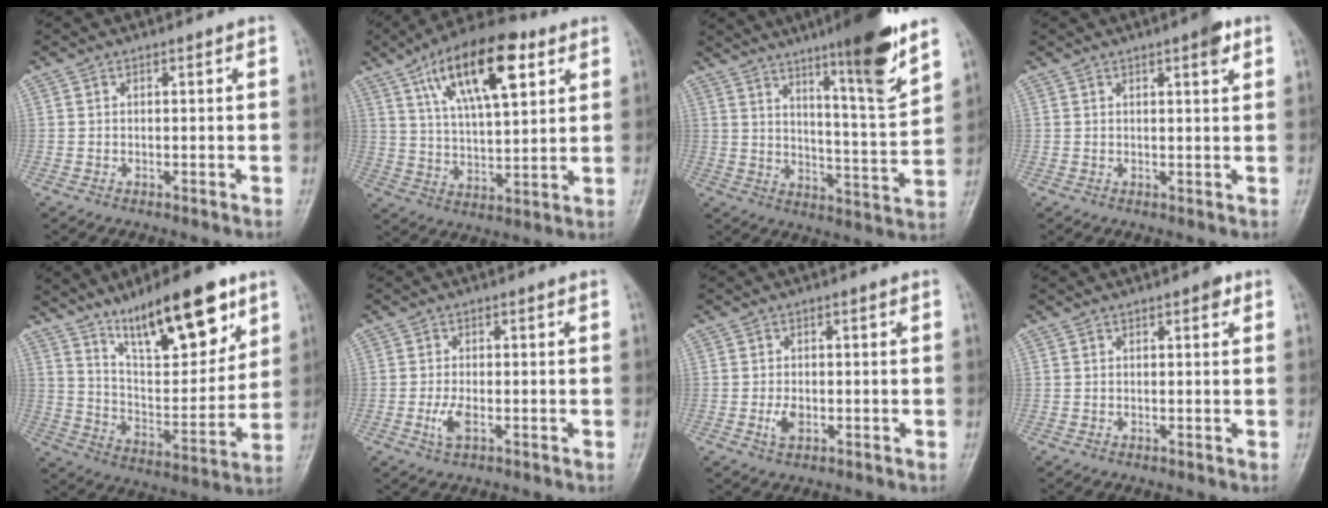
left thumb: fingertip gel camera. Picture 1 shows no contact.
{"total": 18.0, "force": [8.4, 7.3, 14.2], "torque": [-0.210, -0.016, 0.141]}
{"total": 15.6, "force": [10.1, 1.3, 11.9], "torque": [-0.166, -0.065, 0.157]}
{"total": 3.1, "force": [1.8, 0.7, 2.5], "torque": [-0.032, -0.006, 0.021]}
{"total": 19.4, "force": [12.2, 6.4, 13.7], "torque": [-0.176, -0.061, 0.212]}
{"total": 3.2, "force": [-1.2, 1.3, 2.6], "torque": [-0.062, 0.003, -0.024]}
{"total": 2.7, "force": [-0.9, 1.6, 2.0], "torque": [-0.038, 0.002, -0.017]}
{"total": 1.5, "force": [0.7, 0.7, 1.1], "torque": [-0.011, 0.000, 0.006]}